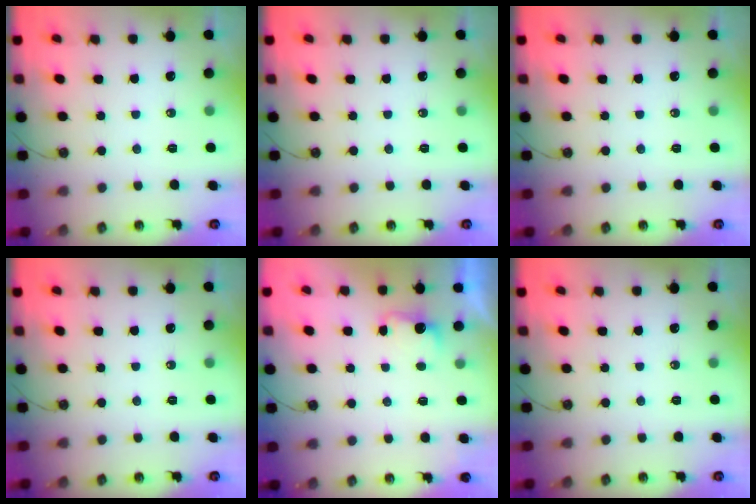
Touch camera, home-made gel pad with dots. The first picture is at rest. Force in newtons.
{"total": 0.0}
{"total": 0.0}
{"total": 0.0}
{"total": 2.8, "press": 2.6, "slide": 0.9}
{"total": 0.0}